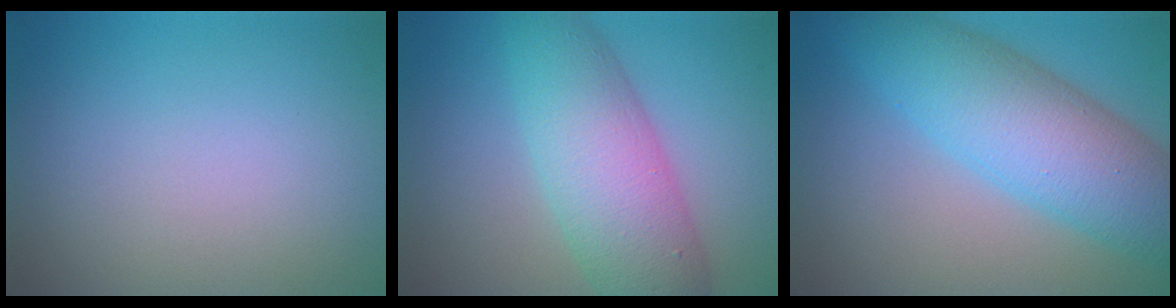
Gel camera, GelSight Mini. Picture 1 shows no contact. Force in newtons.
{"total": 7.6, "press": 7.6, "slide": 0.1}
{"total": 9.0, "press": 9.0, "slide": 0.1}